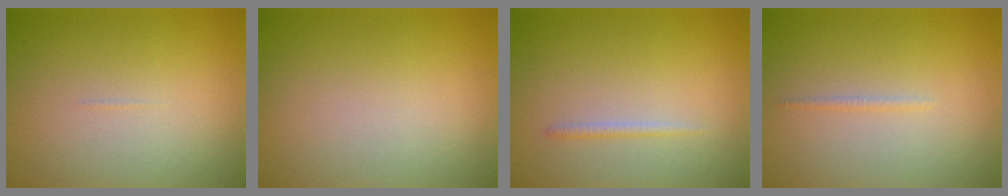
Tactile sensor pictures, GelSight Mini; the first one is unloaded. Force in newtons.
{"total": 0.0}
{"total": 0.8, "press": 0.8, "slide": 0.0}
{"total": 0.6, "press": 0.6, "slide": 0.1}